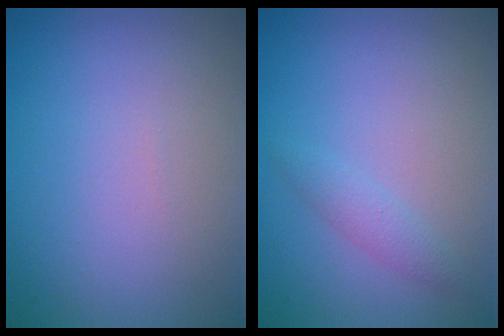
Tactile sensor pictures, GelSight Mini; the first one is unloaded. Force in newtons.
{"total": 1.3, "press": 1.3, "slide": 0.0}